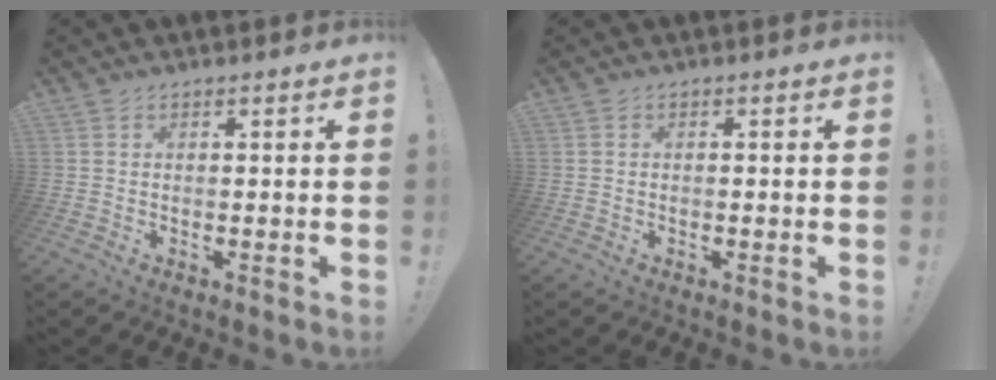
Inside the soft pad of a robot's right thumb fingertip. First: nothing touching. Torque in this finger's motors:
{"motor_torque": [-0.03, 0.03, -0.15, 0.06, -0.02]}